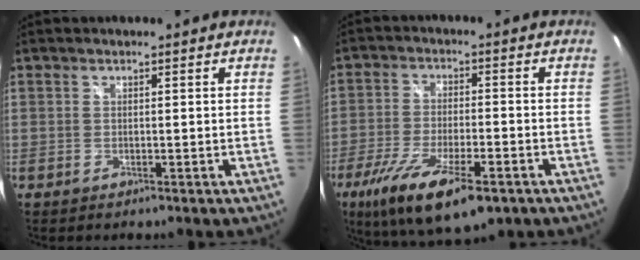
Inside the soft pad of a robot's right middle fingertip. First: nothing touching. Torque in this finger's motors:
{"motor_torque": [1.44, -0.70, 0.43, 0.21]}